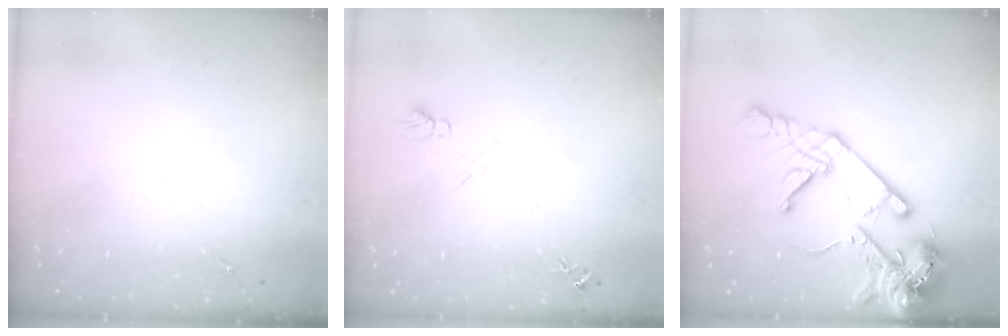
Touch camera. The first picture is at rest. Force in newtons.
{"total": 6.7, "press": 6.7, "slide": 0.7}
{"total": 20.4, "press": 20.2, "slide": 2.9}